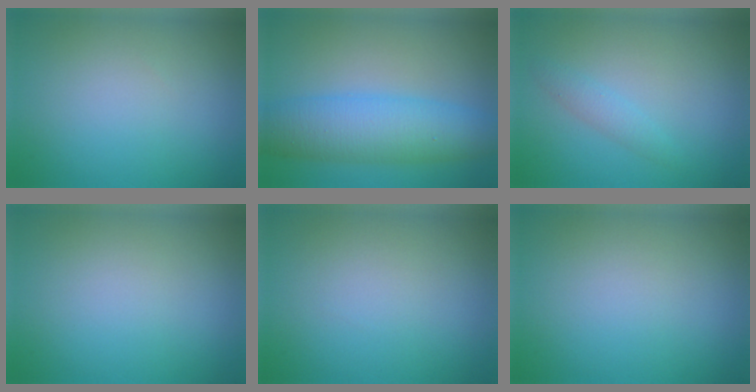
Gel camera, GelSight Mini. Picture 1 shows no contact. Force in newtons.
{"total": 7.4, "press": 7.4, "slide": 0.1}
{"total": 1.4, "press": 1.4, "slide": 0.0}
{"total": 0.0}
{"total": 0.0}
{"total": 0.0}